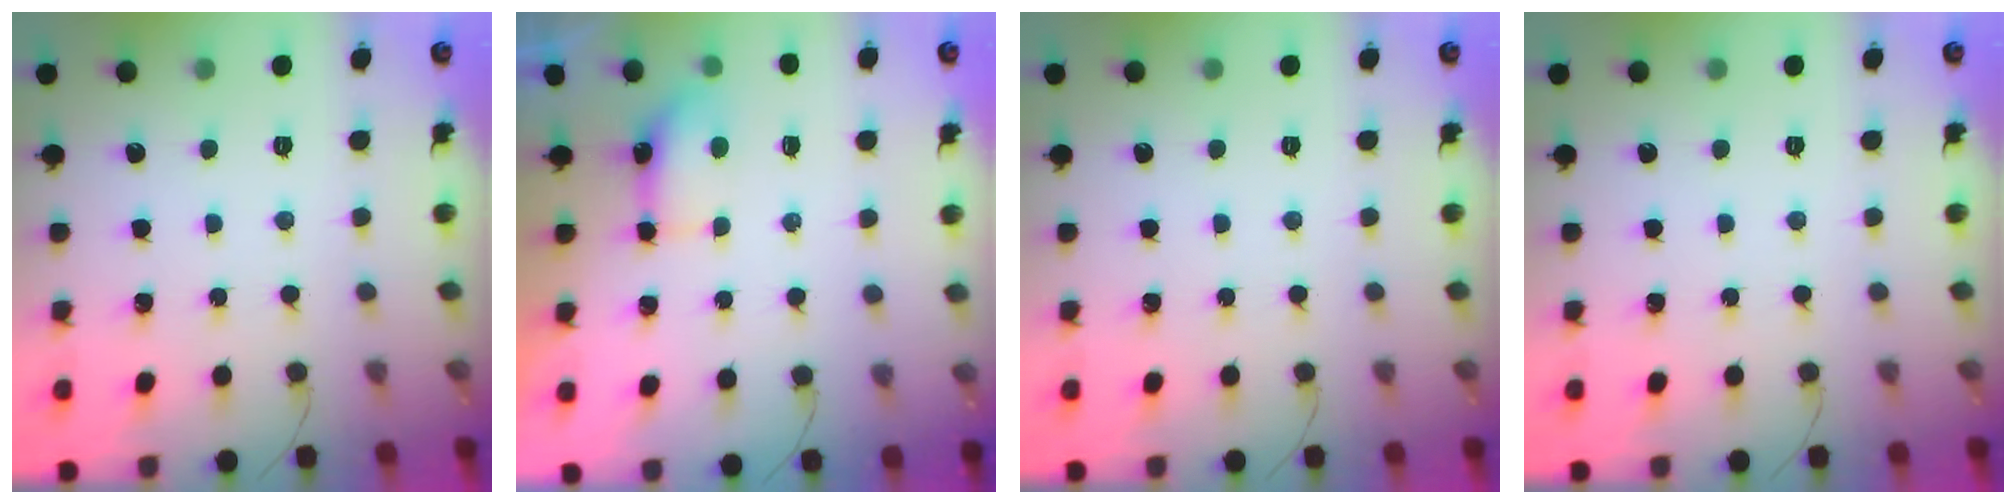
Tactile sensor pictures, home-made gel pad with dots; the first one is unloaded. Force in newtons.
{"total": 4.9, "press": 4.8, "slide": 0.7}
{"total": 0.0}
{"total": 0.0}